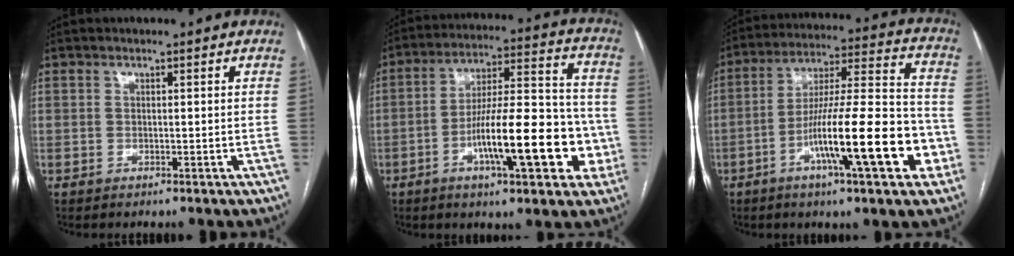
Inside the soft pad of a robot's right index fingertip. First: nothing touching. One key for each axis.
{"total": 18.1, "fx": -5.6, "fy": 4.4, "fz": 16.6, "tx": -0.261, "ty": 0.026, "tz": -0.083}
{"total": 19.4, "fx": -6.9, "fy": 2.2, "fz": 18.0, "tx": -0.280, "ty": 0.007, "tz": -0.106}